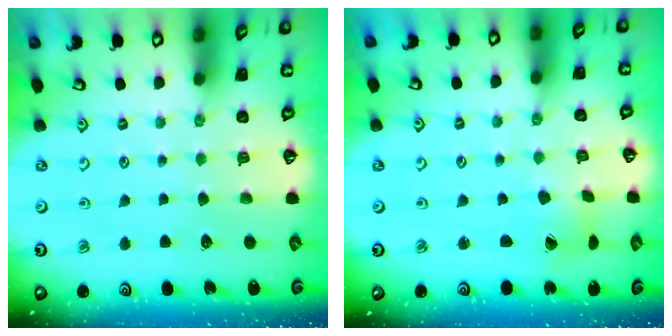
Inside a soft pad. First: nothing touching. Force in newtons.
{"total": 2.9, "press": 2.9, "slide": 0.4}